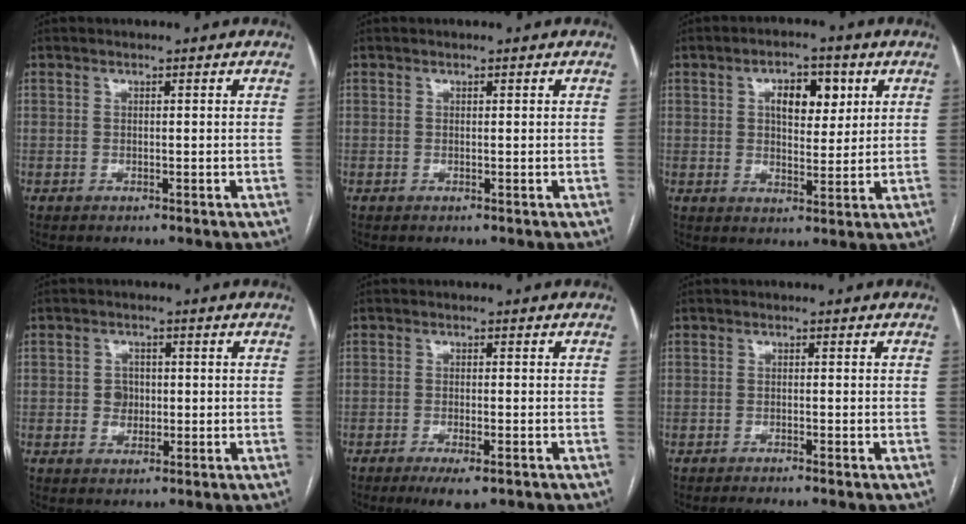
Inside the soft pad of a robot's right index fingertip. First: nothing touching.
{"total": 0.0}
{"total": 7.1, "force": [2.6, 3.7, 5.5], "torque": [-0.084, 0.012, 0.043]}
{"total": 2.9, "force": [0.0, 2.6, 1.4], "torque": [-0.017, 0.007, 0.002]}
{"total": 4.5, "force": [-2.9, 1.1, 3.3], "torque": [-0.052, -0.007, -0.040]}
{"total": 1.9, "force": [-1.5, -0.2, 1.0], "torque": [-0.016, -0.001, -0.023]}